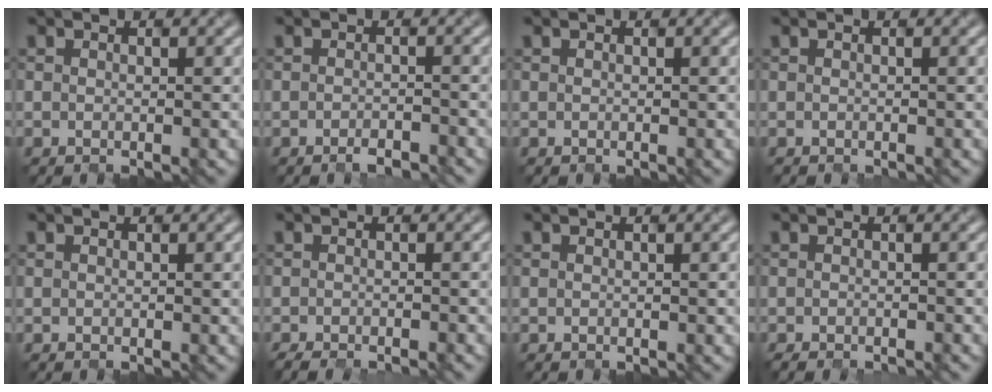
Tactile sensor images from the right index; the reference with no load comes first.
{"total": 1.6, "force": [-1.4, 0.1, 0.7], "torque": [-0.011, -0.002, -0.021]}
{"total": 0.0}
{"total": 0.0}
{"total": 0.0}
{"total": 2.1, "force": [-1.4, 0.5, 1.6], "torque": [0.001, 0.001, -0.011]}
{"total": 0.0}
{"total": 1.2, "force": [-0.6, 0.4, 1.0], "torque": [0.001, 0.005, -0.003]}